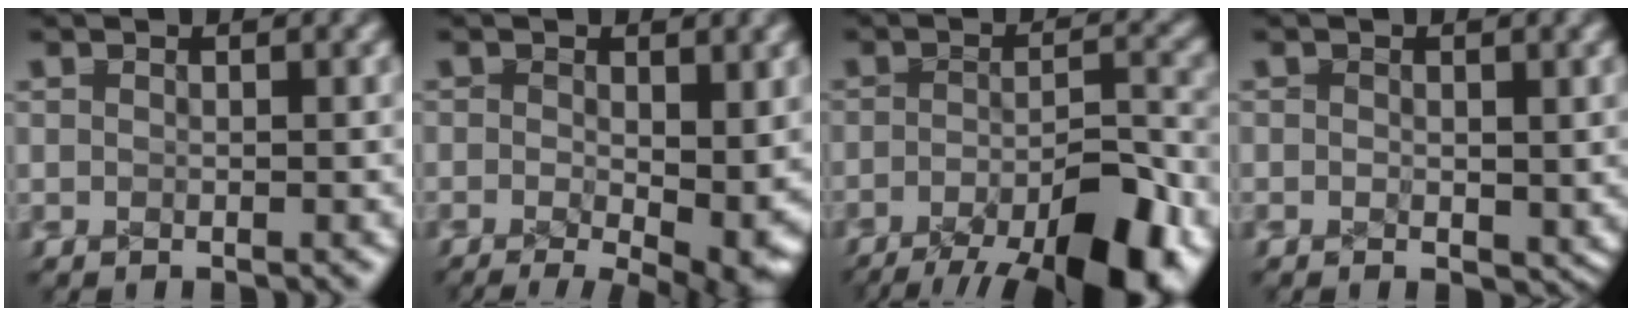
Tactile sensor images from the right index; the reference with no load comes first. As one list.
[{"total": 6.0, "force": [-2.3, 2.7, 4.8], "torque": [-0.067, -0.042, -0.017]}, {"total": 12.7, "force": [-8.6, 6.0, 7.3], "torque": [-0.087, -0.038, -0.119]}, {"total": 1.1, "force": [-0.2, 0.7, 0.8], "torque": [-0.013, -0.008, -0.002]}]